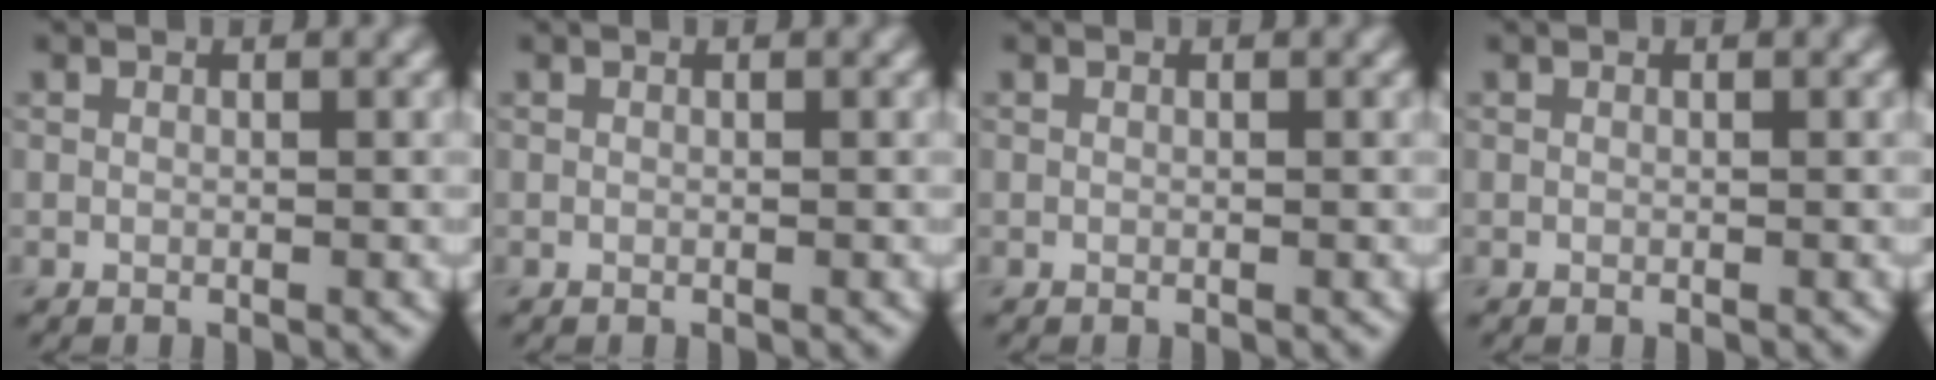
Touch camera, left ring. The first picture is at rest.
{"total": 0.0}
{"total": 0.0}
{"total": 0.0}